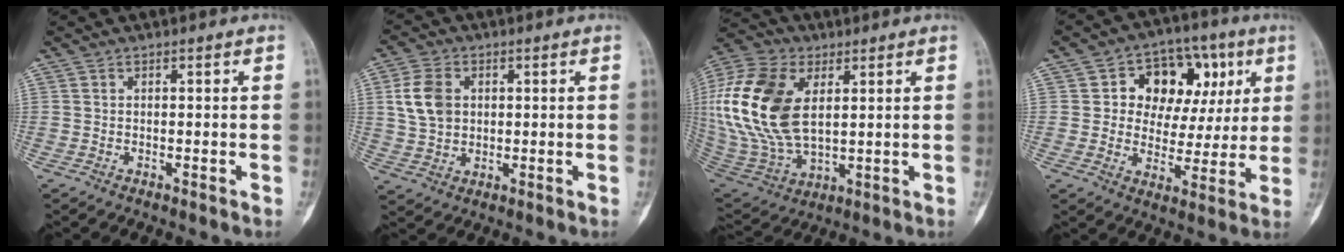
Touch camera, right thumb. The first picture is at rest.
{"total": 8.1, "force": [1.7, 6.0, 5.2], "torque": [-0.090, 0.000, 0.036]}
{"total": 23.4, "force": [4.8, 13.6, 18.4], "torque": [-0.401, -0.016, 0.092]}
{"total": 15.2, "force": [4.3, 11.2, 9.4], "torque": [-0.073, 0.015, 0.066]}